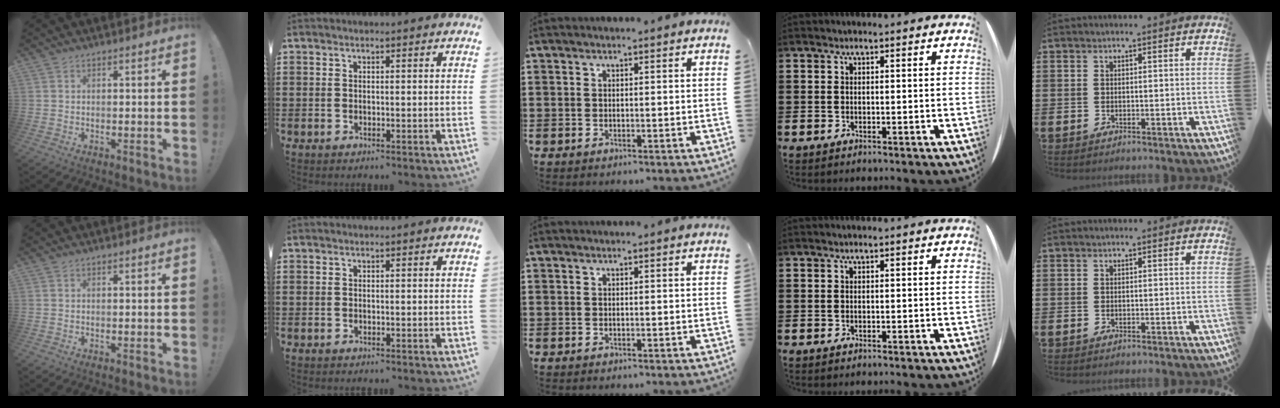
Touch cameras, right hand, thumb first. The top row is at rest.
{}